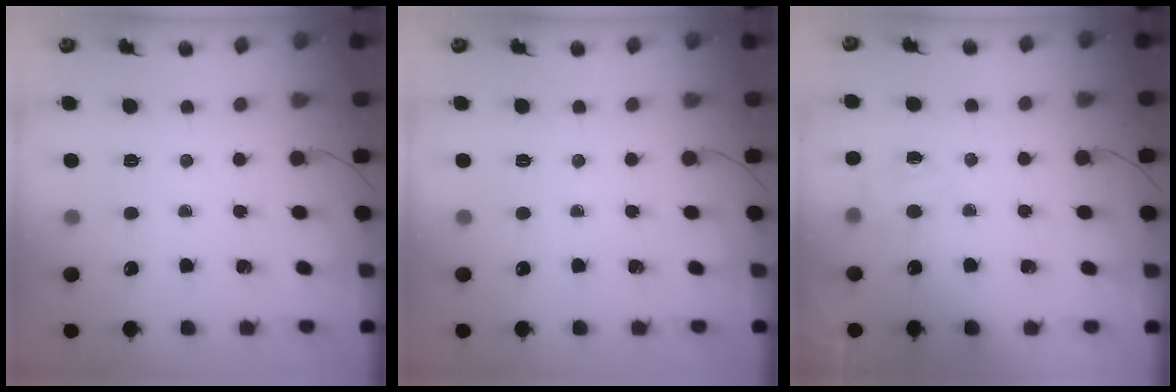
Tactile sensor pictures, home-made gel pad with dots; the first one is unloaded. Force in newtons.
{"total": 0.0}
{"total": 5.2, "press": 5.1, "slide": 1.2}